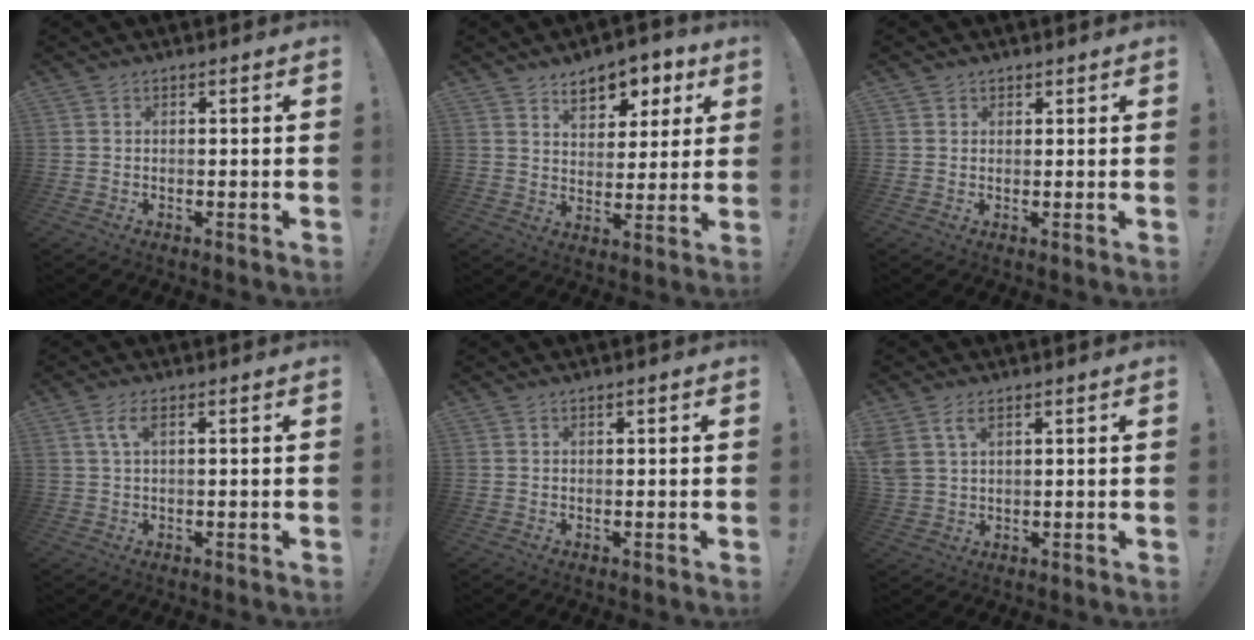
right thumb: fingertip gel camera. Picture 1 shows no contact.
{"total": 9.1, "force": [5.6, 5.7, 4.3], "torque": [-0.046, -0.038, 0.099]}
{"total": 1.3, "force": [0.9, 1.0, 0.1], "torque": [0.001, -0.004, 0.016]}
{"total": 3.7, "force": [1.4, 1.1, 3.2], "torque": [-0.060, 0.002, 0.024]}
{"total": 0.5, "force": [0.4, 0.1, 0.3], "torque": [-0.007, 0.002, 0.008]}
{"total": 5.3, "force": [3.0, 3.0, 3.2], "torque": [-0.070, -0.010, 0.059]}